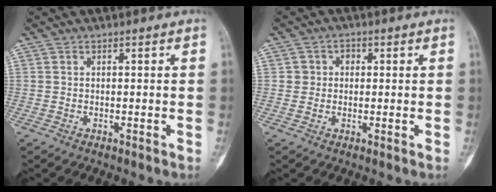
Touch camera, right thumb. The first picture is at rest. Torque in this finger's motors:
{"motor_torque": [0.01, 0.00, -0.01, -0.06, -0.01]}